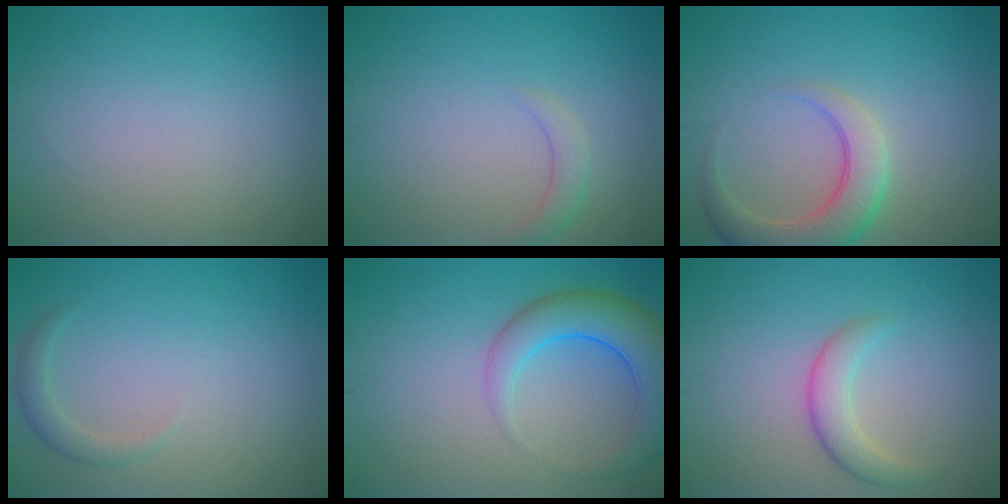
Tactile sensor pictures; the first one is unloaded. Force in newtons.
{"total": 1.5, "press": 1.5, "slide": 0.2}
{"total": 4.9, "press": 4.9, "slide": 0.5}
{"total": 1.4, "press": 1.4, "slide": 0.1}
{"total": 6.0, "press": 6.0, "slide": 0.4}
{"total": 2.6, "press": 2.6, "slide": 0.1}